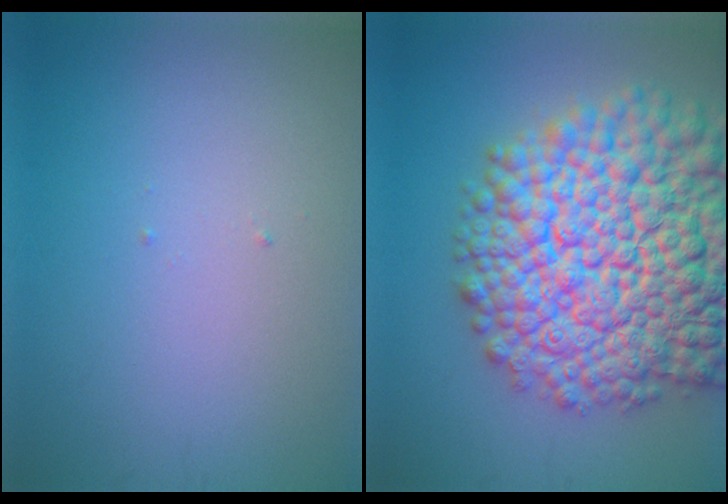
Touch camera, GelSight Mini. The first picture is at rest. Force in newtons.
{"total": 18.0, "press": 18.0, "slide": 0.8}